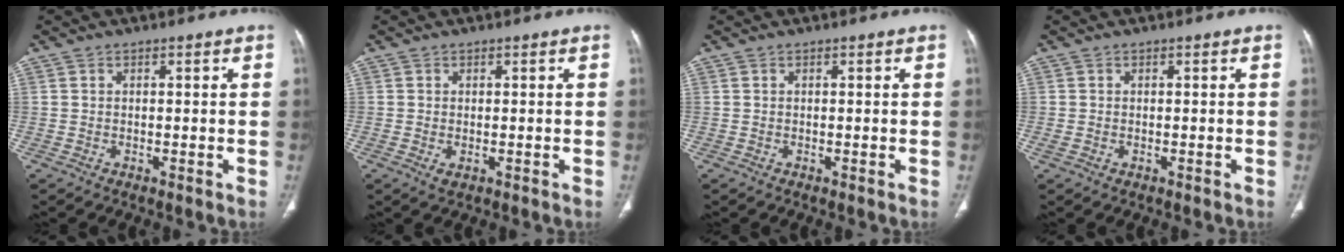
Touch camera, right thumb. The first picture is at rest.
{"total": 1.2, "force": [-0.3, 0.7, 0.9], "torque": [-0.018, -0.004, -0.001]}
{"total": 0.0}
{"total": 0.8, "force": [-0.2, 0.6, 0.5], "torque": [-0.021, 0.000, -0.001]}